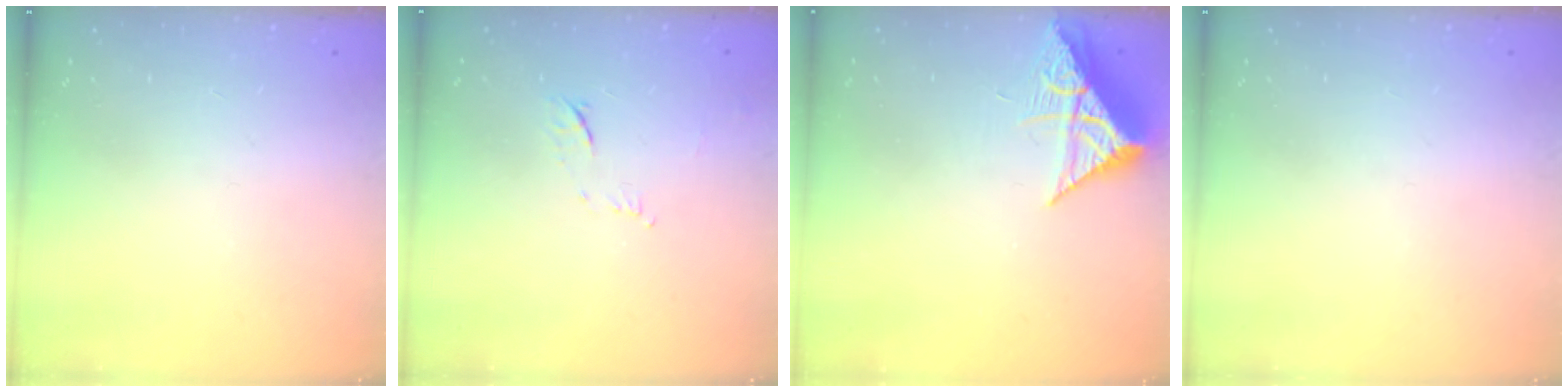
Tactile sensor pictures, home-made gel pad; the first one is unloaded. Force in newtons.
{"total": 7.6, "press": 7.6, "slide": 0.9}
{"total": 8.1, "press": 8.1, "slide": 0.3}
{"total": 0.0}